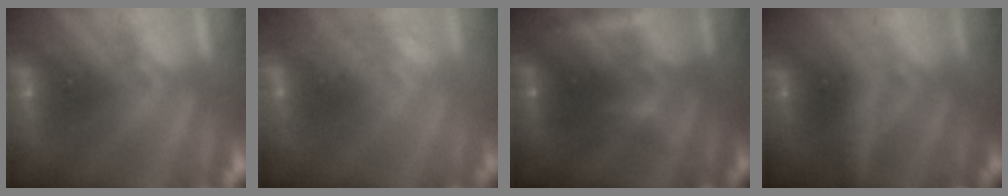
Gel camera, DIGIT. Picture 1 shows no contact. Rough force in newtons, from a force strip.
{"total": 2.8}
{"total": 2.5}
{"total": 2.7}